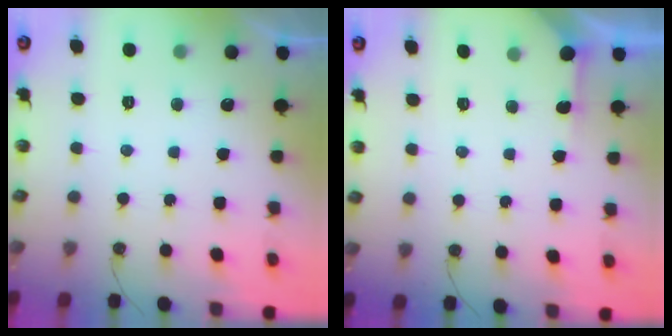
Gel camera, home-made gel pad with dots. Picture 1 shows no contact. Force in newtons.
{"total": 3.0, "press": 3.0, "slide": 0.4}